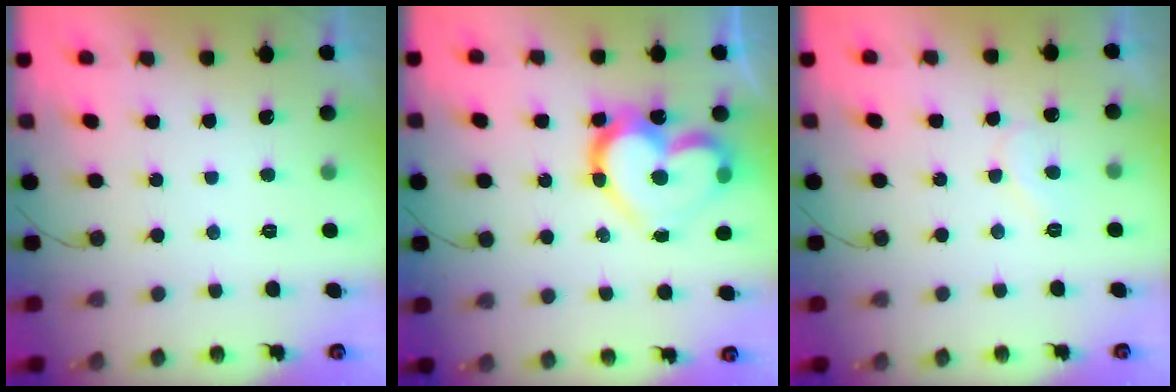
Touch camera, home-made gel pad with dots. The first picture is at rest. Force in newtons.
{"total": 18.1, "press": 18.0, "slide": 2.1}
{"total": 7.1, "press": 7.1, "slide": 0.5}